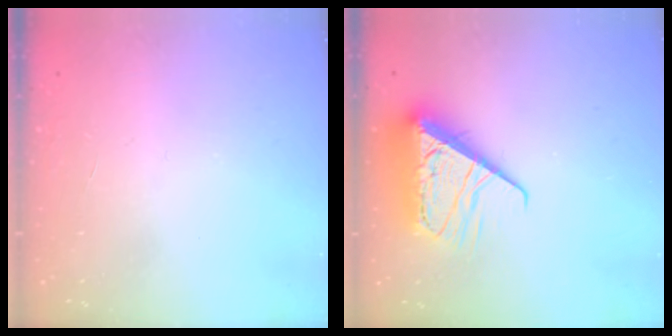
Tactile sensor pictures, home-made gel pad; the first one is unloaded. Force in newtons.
{"total": 10.7, "press": 10.6, "slide": 1.3}